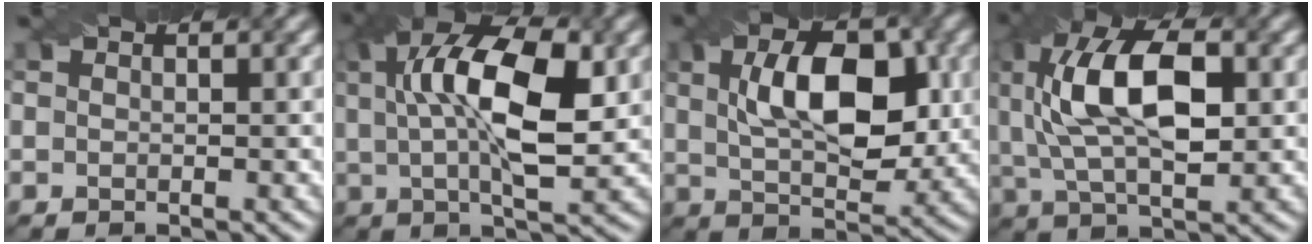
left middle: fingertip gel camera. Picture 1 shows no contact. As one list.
[{"total": 10.7, "force": [1.7, 3.8, 9.8], "torque": [-0.164, 0.019, 0.035]}, {"total": 8.5, "force": [1.3, 4.3, 7.2], "torque": [-0.118, 0.015, 0.030]}, {"total": 9.8, "force": [0.9, 4.8, 8.5], "torque": [-0.168, 0.022, 0.021]}]